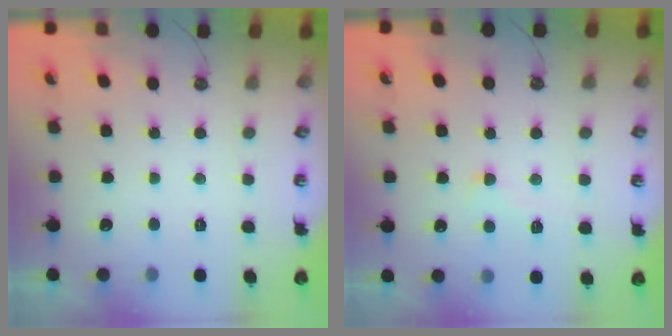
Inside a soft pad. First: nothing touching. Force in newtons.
{"total": 0.8, "press": 0.7, "slide": 0.4}